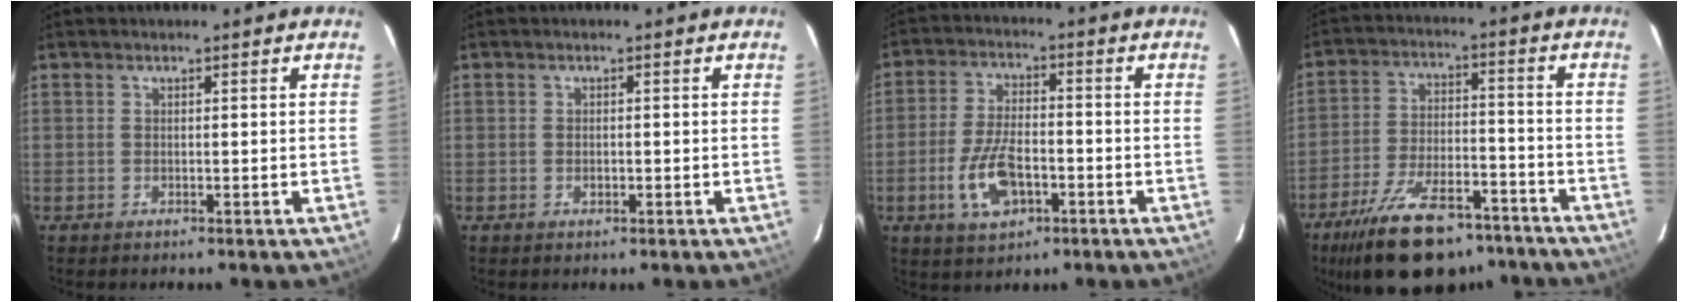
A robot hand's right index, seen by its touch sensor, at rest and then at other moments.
{"total": 1.0, "force": [-0.3, 0.9, 0.4], "torque": [-0.006, 0.001, -0.003]}
{"total": 9.9, "force": [-3.7, 4.9, 7.8], "torque": [-0.163, -0.002, -0.061]}
{"total": 20.7, "force": [-15.5, 8.8, 10.6], "torque": [-0.209, -0.008, -0.232]}